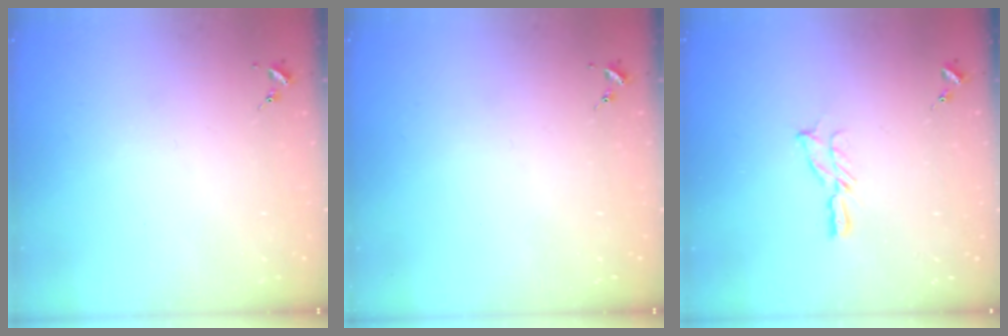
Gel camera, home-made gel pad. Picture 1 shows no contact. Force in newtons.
{"total": 0.0}
{"total": 5.3, "press": 5.3, "slide": 0.5}